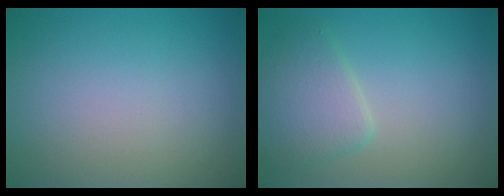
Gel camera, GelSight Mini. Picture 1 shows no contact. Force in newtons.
{"total": 3.4, "press": 3.4, "slide": 0.1}